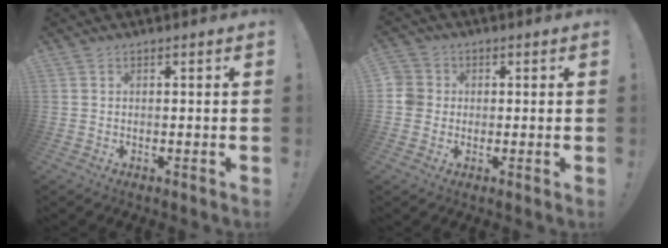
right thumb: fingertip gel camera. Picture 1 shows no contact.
{"total": 5.2, "force": [-0.2, 4.9, 1.8], "torque": [-0.037, 0.007, -0.005]}